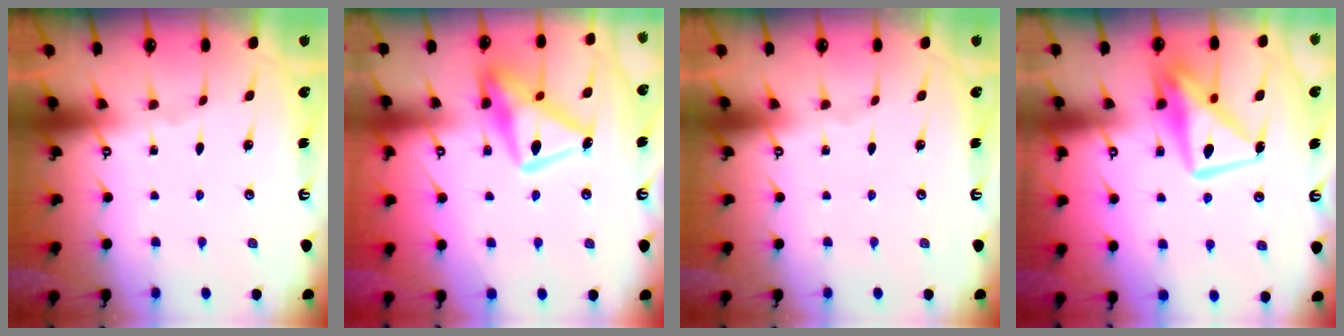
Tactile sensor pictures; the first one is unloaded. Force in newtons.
{"total": 16.5, "press": 16.5, "slide": 1.6}
{"total": 0.0}
{"total": 12.7, "press": 12.6, "slide": 1.5}